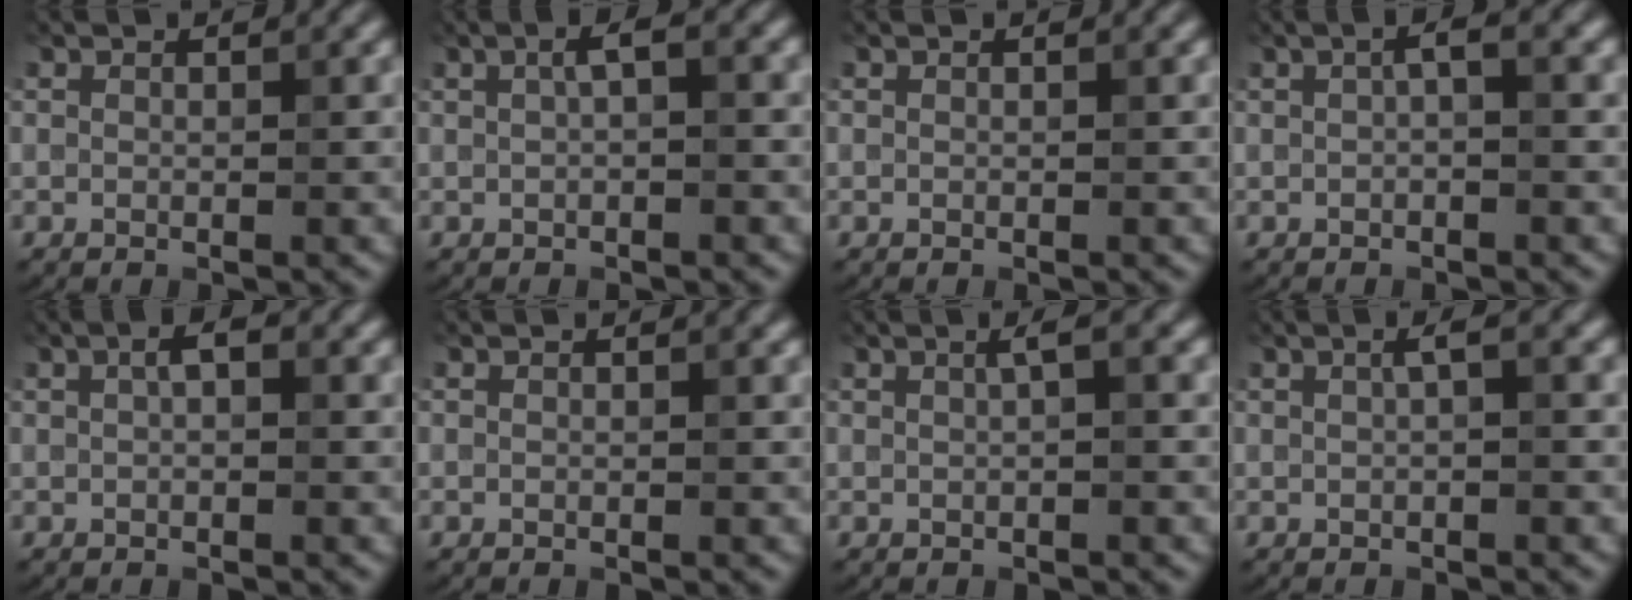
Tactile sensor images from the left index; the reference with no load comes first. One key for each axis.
{"total": 1.8, "fx": 0.3, "fy": 0.4, "fz": 1.8, "tx": -0.032, "ty": 0.009, "tz": 0.004}
{"total": 0.0}
{"total": 1.6, "fx": 0.2, "fy": 0.3, "fz": 1.5, "tx": -0.028, "ty": 0.007, "tz": 0.002}
{"total": 1.5, "fx": 0.3, "fy": 0.6, "fz": 1.3, "tx": -0.024, "ty": 0.005, "tz": 0.003}
{"total": 0.0}
{"total": 1.6, "fx": 0.4, "fy": 0.3, "fz": 1.5, "tx": -0.022, "ty": 0.010, "tz": 0.004}
{"total": 1.5, "fx": 0.3, "fy": 0.3, "fz": 1.5, "tx": -0.027, "ty": 0.010, "tz": 0.004}